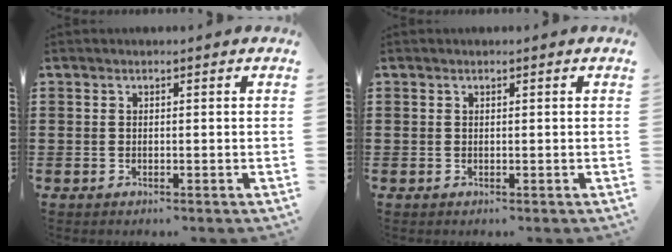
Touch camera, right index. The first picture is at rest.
{"total": 0.0}